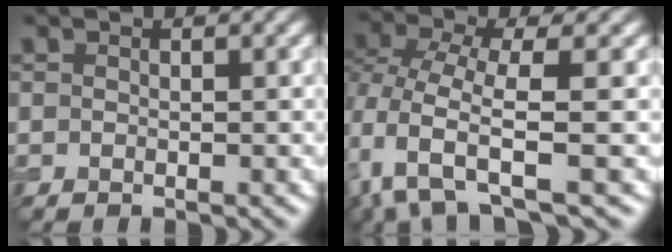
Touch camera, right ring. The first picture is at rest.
{"total": 6.0, "force": [-2.1, 2.2, 5.2], "torque": [-0.107, -0.002, -0.047]}